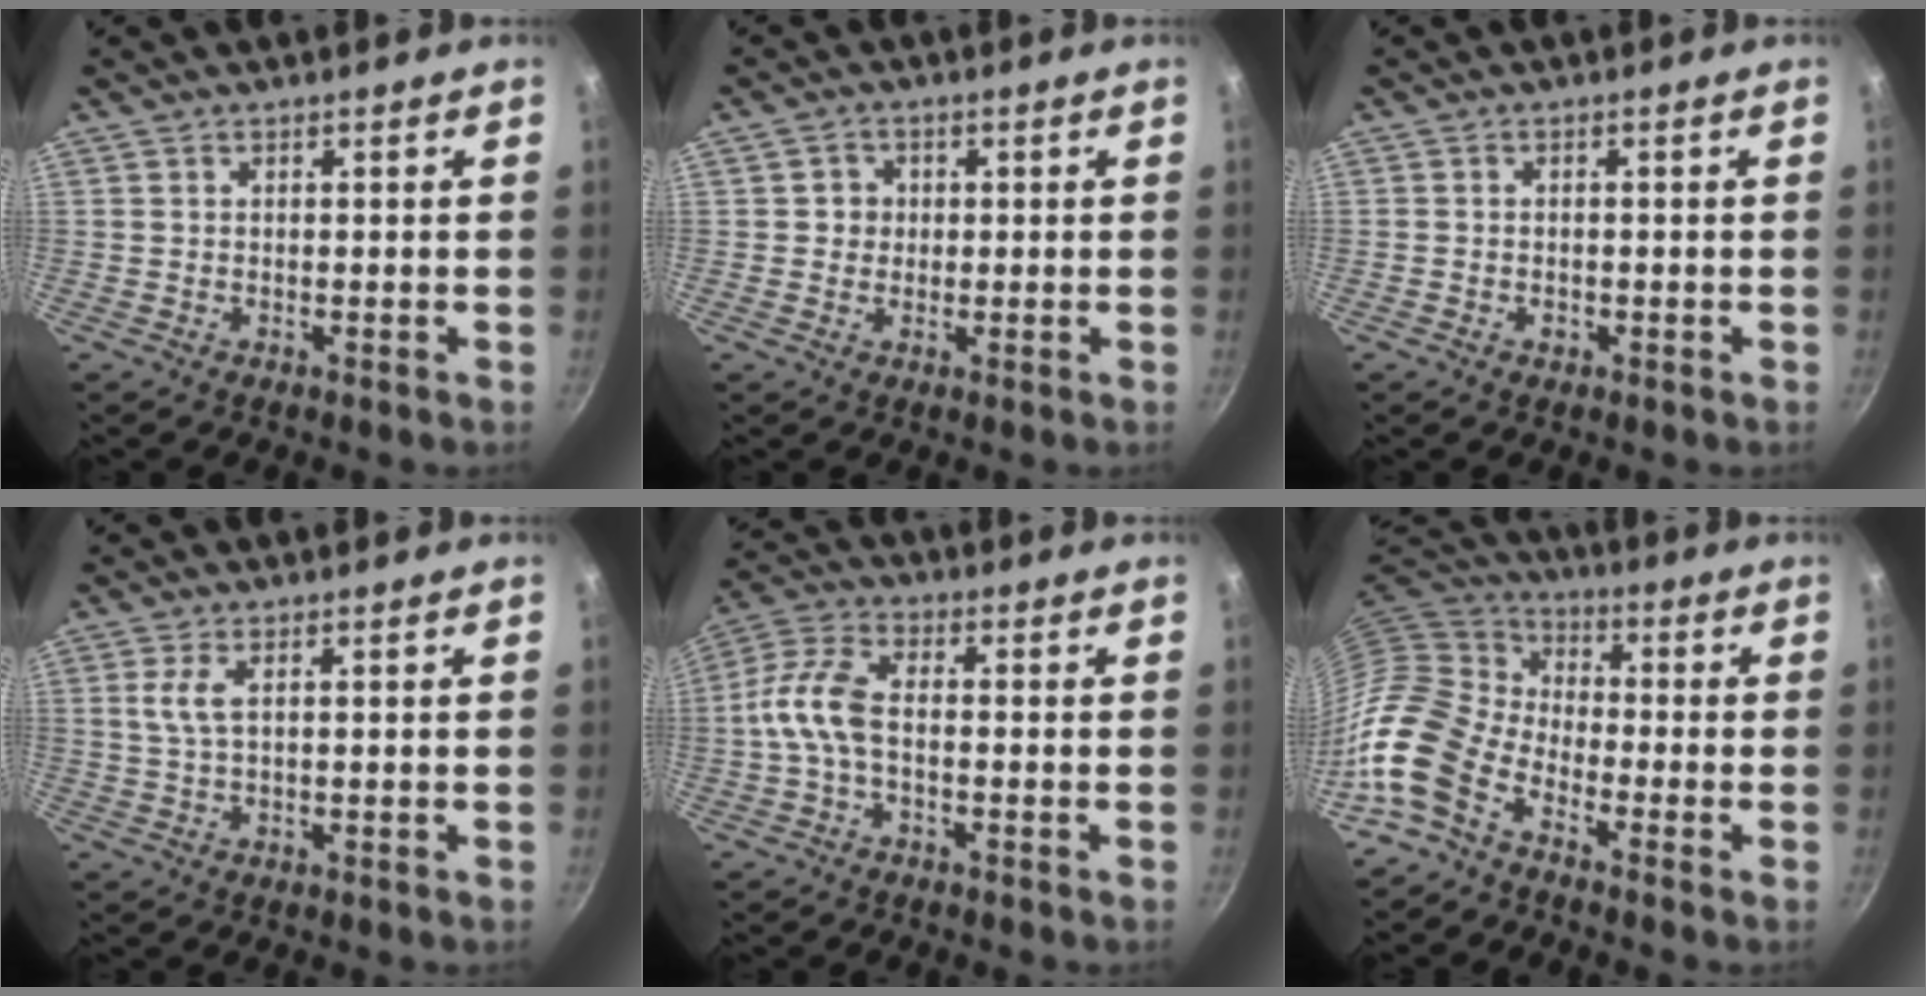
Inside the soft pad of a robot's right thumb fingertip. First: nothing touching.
{"total": 3.0, "force": [0.3, 2.9, 0.7], "torque": [0.008, 0.005, 0.000]}
{"total": 1.0, "force": [-0.6, 0.7, 0.5], "torque": [-0.011, 0.002, -0.009]}
{"total": 3.6, "force": [1.0, 0.9, 3.3], "torque": [-0.078, 0.001, 0.023]}
{"total": 8.2, "force": [-1.3, 4.3, 6.9], "torque": [-0.148, 0.031, -0.043]}
{"total": 13.7, "force": [-7.6, 7.9, 8.2], "torque": [-0.151, 0.064, -0.181]}